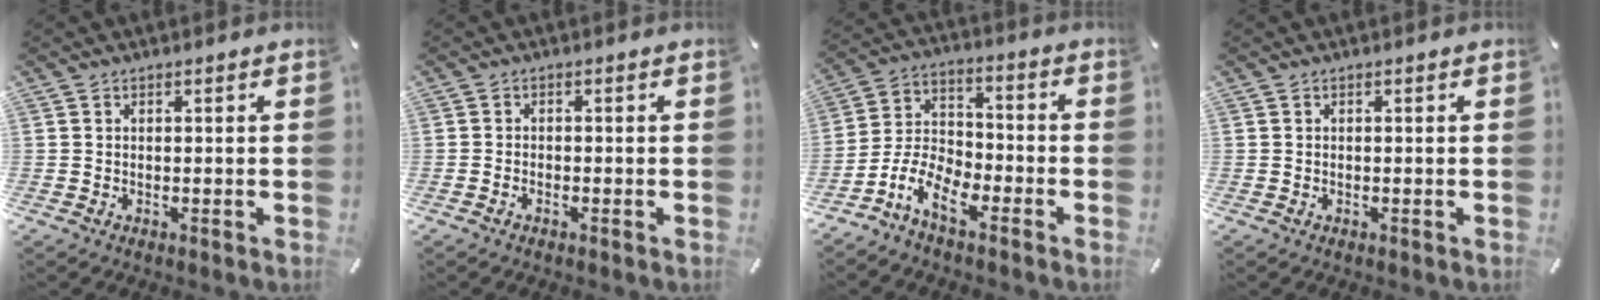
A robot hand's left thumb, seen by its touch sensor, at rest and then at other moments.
{"total": 1.0, "force": [-0.8, 0.3, 0.4], "torque": [-0.009, 0.000, -0.016]}
{"total": 9.6, "force": [-7.0, 4.3, 4.8], "torque": [-0.112, 0.019, -0.139]}
{"total": 0.0}